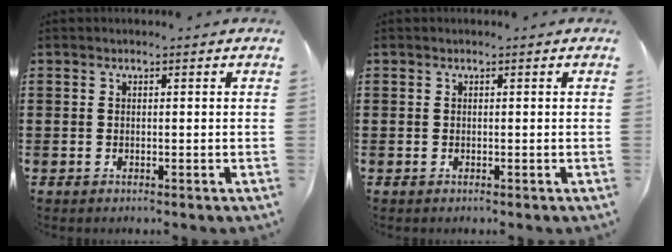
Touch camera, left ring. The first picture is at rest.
{"total": 0.0}